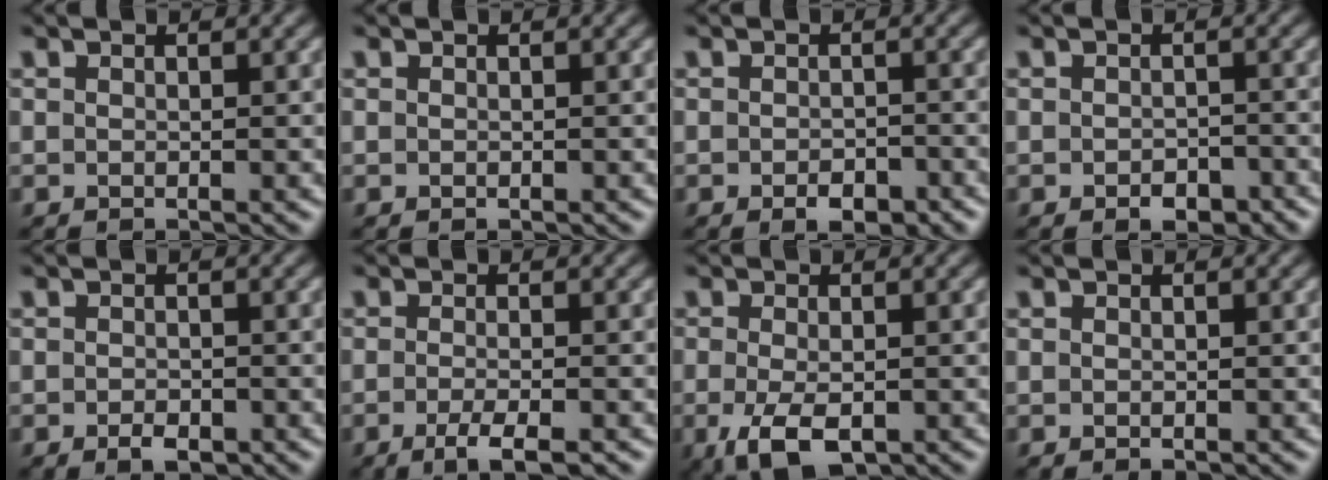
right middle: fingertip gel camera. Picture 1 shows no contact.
{"total": 0.0}
{"total": 2.4, "force": [-1.2, 1.3, 1.6], "torque": [-0.024, -0.003, -0.017]}
{"total": 2.1, "force": [-1.0, 1.3, 1.3], "torque": [-0.020, -0.003, -0.016]}
{"total": 1.4, "force": [-0.7, 0.8, 1.0], "torque": [-0.017, -0.003, -0.013]}
{"total": 2.9, "force": [-1.5, 0.6, 2.4], "torque": [-0.039, -0.004, -0.032]}
{"total": 4.6, "force": [-1.7, 2.2, 3.7], "torque": [-0.080, -0.012, -0.029]}
{"total": 0.0}